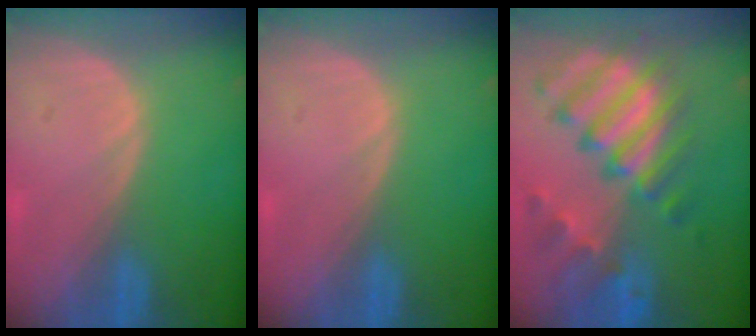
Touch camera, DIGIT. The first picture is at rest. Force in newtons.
{"total": 0.0}
{"total": 11.5, "press": 9.8, "slide": 6.0}